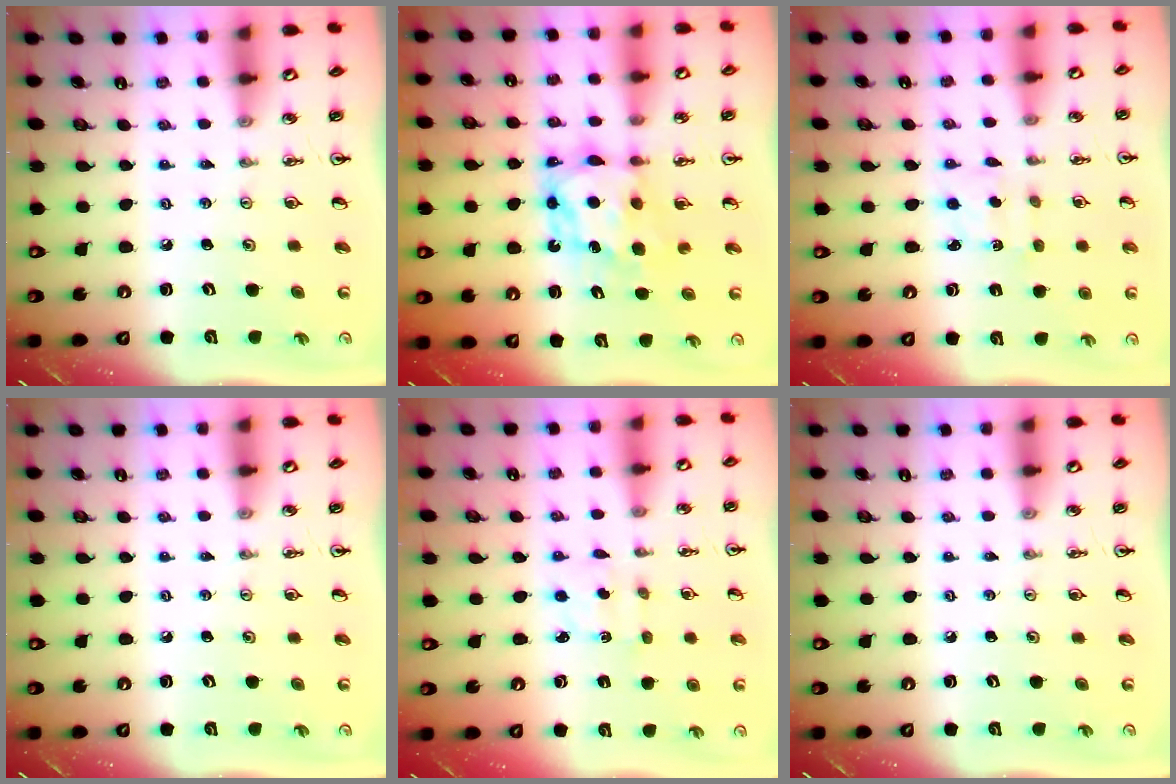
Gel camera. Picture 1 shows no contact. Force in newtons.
{"total": 6.7, "press": 6.7, "slide": 0.6}
{"total": 2.0, "press": 1.9, "slide": 0.7}
{"total": 0.0}
{"total": 2.2, "press": 2.1, "slide": 0.6}
{"total": 0.0}